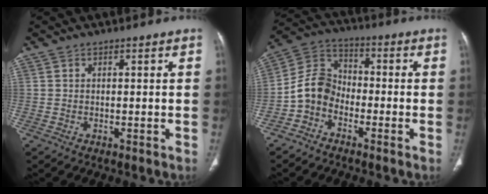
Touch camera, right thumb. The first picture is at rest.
{"total": 7.8, "force": [-3.2, 5.9, 3.9], "torque": [-0.066, 0.044, -0.079]}